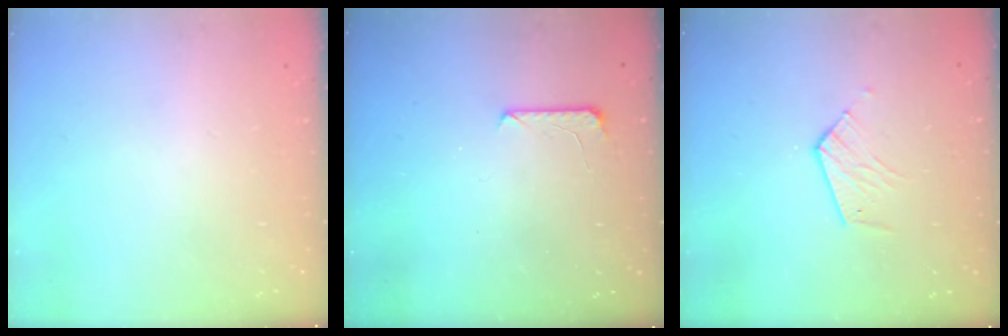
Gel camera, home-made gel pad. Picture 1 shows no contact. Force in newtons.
{"total": 6.7, "press": 6.6, "slide": 0.8}
{"total": 6.2, "press": 6.2, "slide": 0.5}